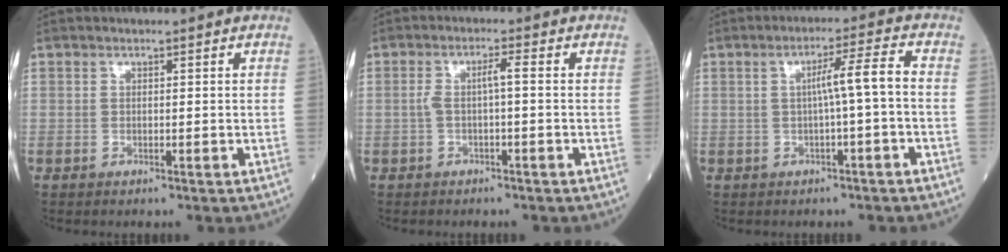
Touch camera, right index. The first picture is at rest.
{"total": 2.8, "force": [-0.3, 0.2, 2.7], "torque": [-0.053, 0.014, -0.004]}
{"total": 4.6, "force": [-0.5, -0.5, 4.6], "torque": [-0.071, 0.013, -0.007]}